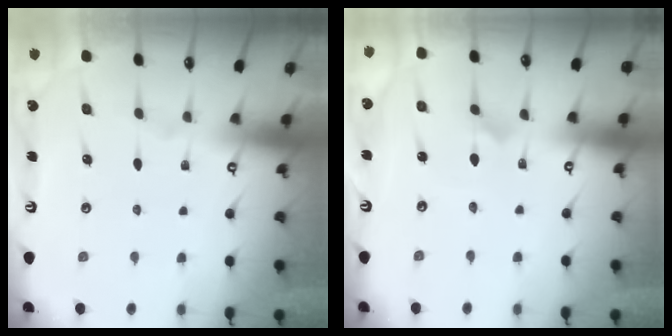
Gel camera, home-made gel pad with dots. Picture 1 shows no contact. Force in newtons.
{"total": 1.7, "press": 1.7, "slide": 0.1}